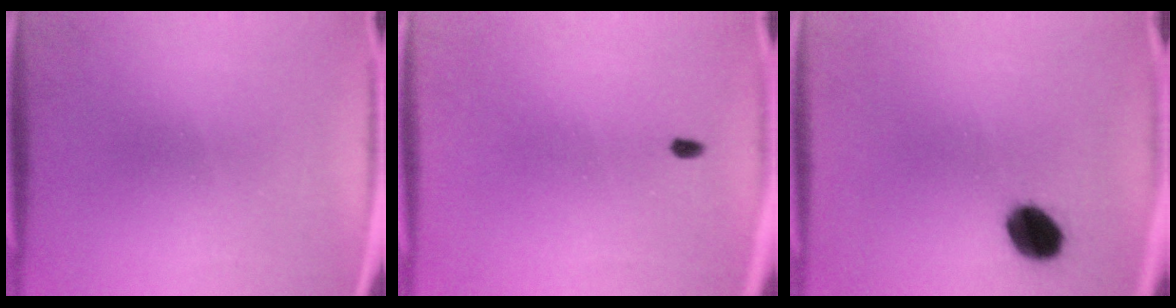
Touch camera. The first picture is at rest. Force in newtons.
{"total": 1.1}
{"total": 7.0}